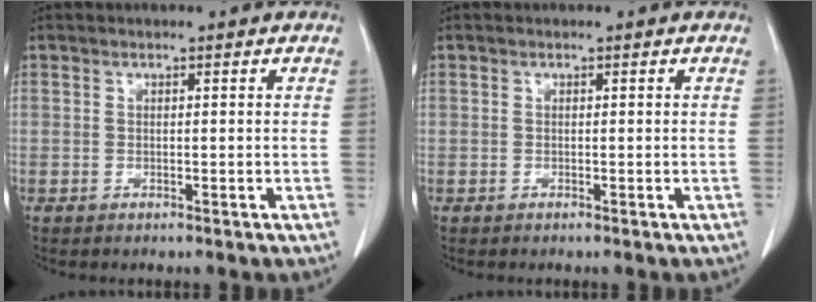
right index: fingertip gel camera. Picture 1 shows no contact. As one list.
[{"total": 0.0}]